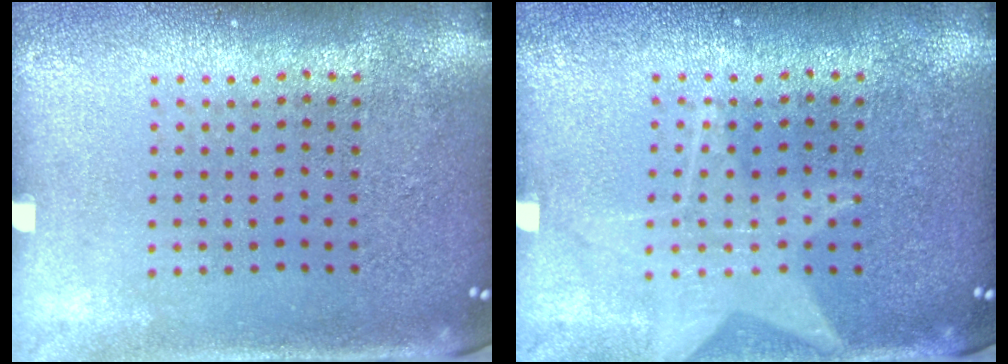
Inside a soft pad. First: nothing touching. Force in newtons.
{"total": 1.8, "press": 1.8, "slide": 0.3}